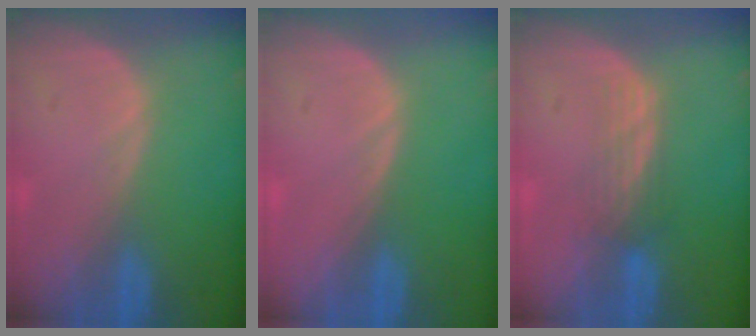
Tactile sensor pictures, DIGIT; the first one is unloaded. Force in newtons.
{"total": 0.0}
{"total": 3.2, "press": 2.6, "slide": 1.9}